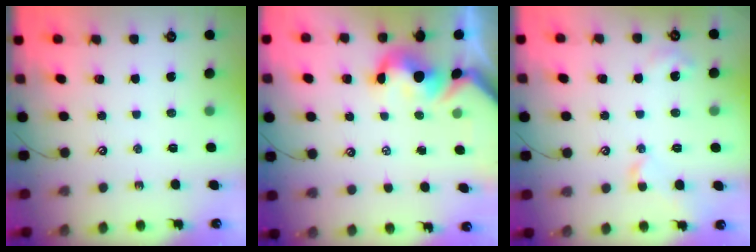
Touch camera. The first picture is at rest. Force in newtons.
{"total": 3.0, "press": 2.8, "slide": 1.0}
{"total": 2.1, "press": 2.0, "slide": 0.6}